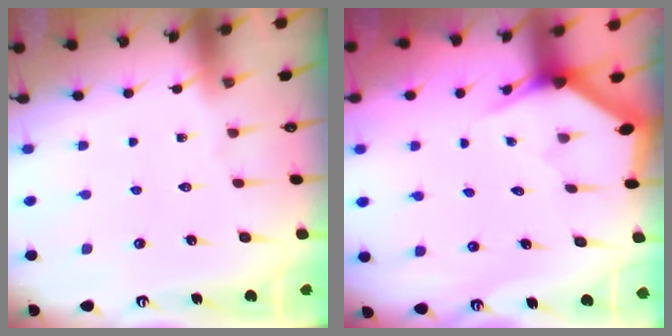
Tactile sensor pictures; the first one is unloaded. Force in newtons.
{"total": 3.0, "press": 3.0, "slide": 0.1}